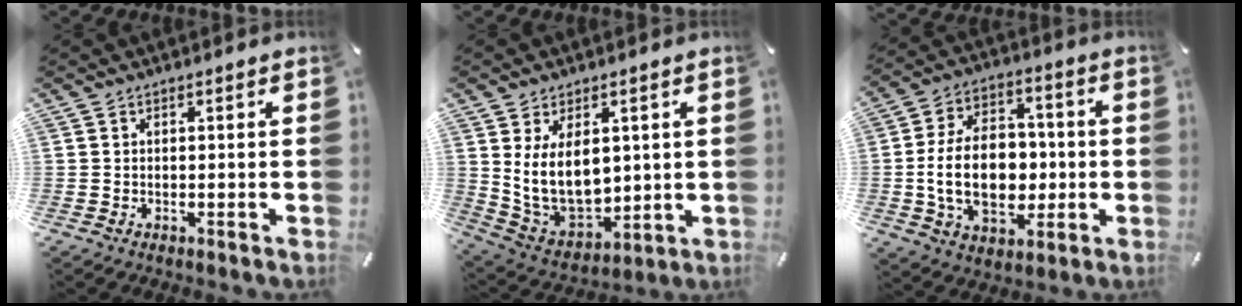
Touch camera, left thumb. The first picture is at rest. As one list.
[{"total": 13.5, "force": [3.3, 9.3, 9.2], "torque": [-0.185, -0.030, 0.064]}, {"total": 18.0, "force": [-1.8, 12.3, 13.1], "torque": [-0.251, 0.007, -0.031]}]